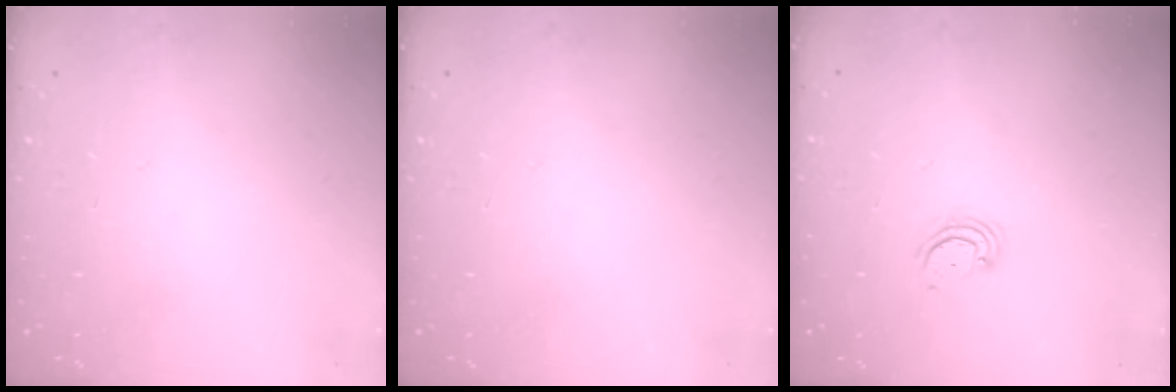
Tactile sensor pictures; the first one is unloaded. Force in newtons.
{"total": 0.0}
{"total": 2.9, "press": 2.8, "slide": 0.4}